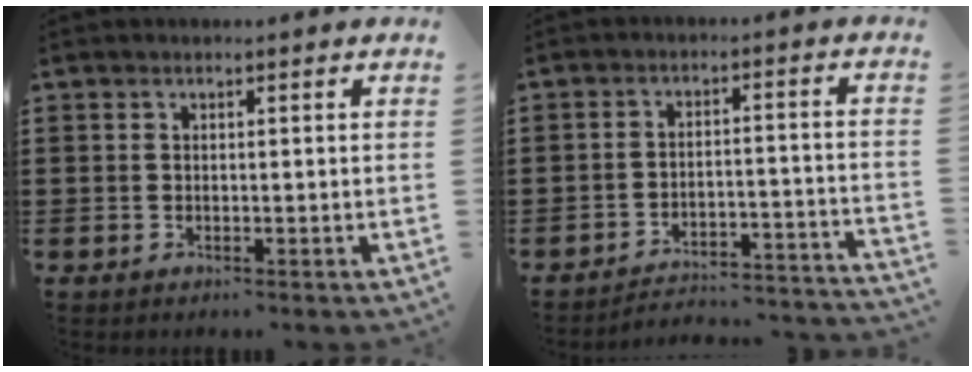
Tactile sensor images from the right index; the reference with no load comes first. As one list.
[{"total": 3.2, "force": [-3.0, 0.5, 1.1], "torque": [-0.026, -0.006, -0.067]}]